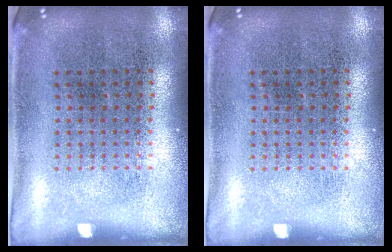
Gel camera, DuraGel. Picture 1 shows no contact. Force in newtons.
{"total": 0.0}